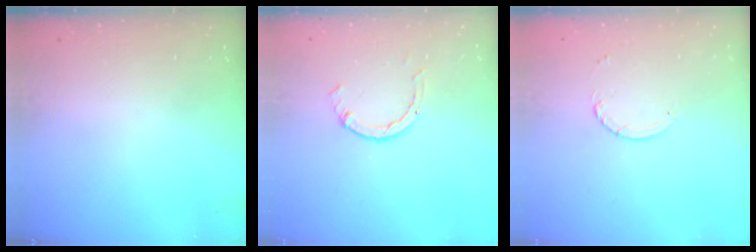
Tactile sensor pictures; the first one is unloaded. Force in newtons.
{"total": 2.6, "press": 2.5, "slide": 0.3}
{"total": 3.8, "press": 3.8, "slide": 0.3}